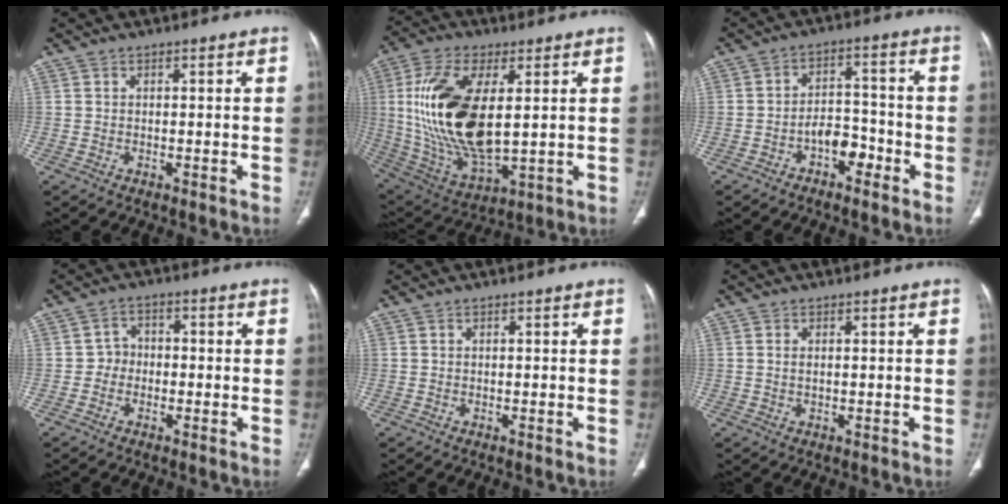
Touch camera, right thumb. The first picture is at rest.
{"total": 21.7, "force": [3.0, 10.2, 18.9], "torque": [-0.384, -0.020, 0.067]}
{"total": 6.1, "force": [-3.2, 3.6, 3.7], "torque": [-0.036, 0.038, -0.057]}
{"total": 3.5, "force": [-1.0, 3.1, 1.3], "torque": [0.001, 0.016, -0.028]}
{"total": 0.0}
{"total": 1.0, "force": [0.2, 0.5, 0.9], "torque": [-0.021, 0.002, 0.008]}